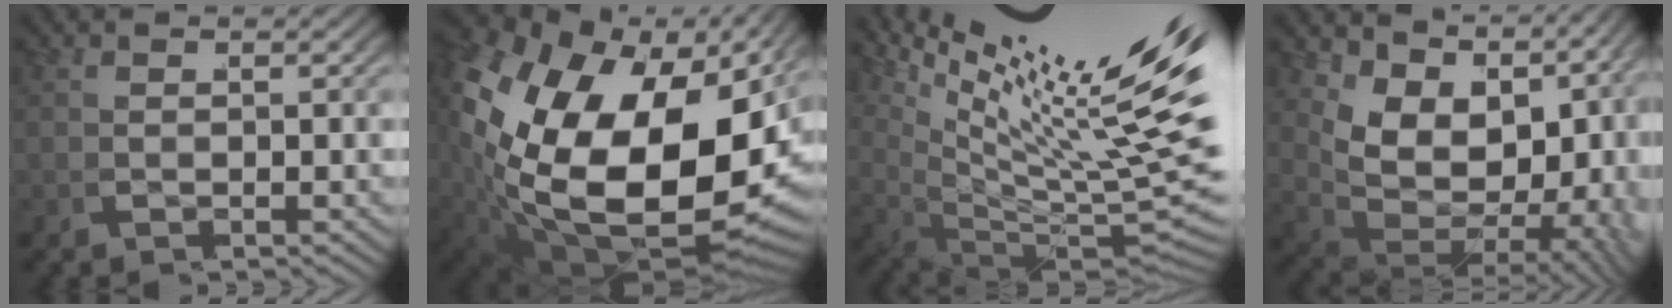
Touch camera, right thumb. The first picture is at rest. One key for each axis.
{"total": 27.7, "fx": -2.9, "fy": 18.1, "fz": 20.8, "tx": -0.386, "ty": -0.093, "tz": 0.014}
{"total": 12.5, "fx": 1.8, "fy": 6.9, "fz": 10.3, "tx": -0.159, "ty": -0.034, "tz": 0.045}
{"total": 13.4, "fx": 0.0, "fy": 9.5, "fz": 9.4, "tx": -0.180, "ty": -0.035, "tz": 0.017}